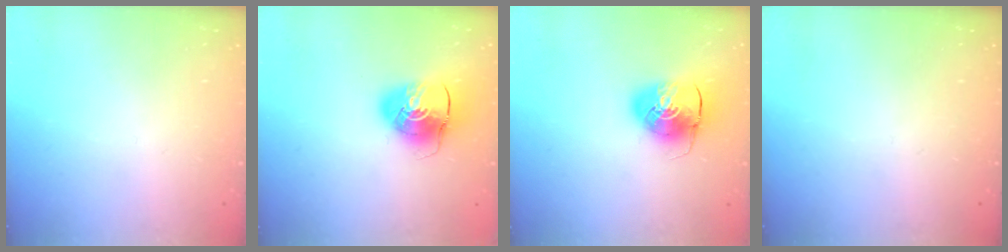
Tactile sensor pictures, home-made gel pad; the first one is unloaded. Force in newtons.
{"total": 10.2, "press": 10.1, "slide": 1.3}
{"total": 9.6, "press": 9.4, "slide": 1.7}
{"total": 0.0}